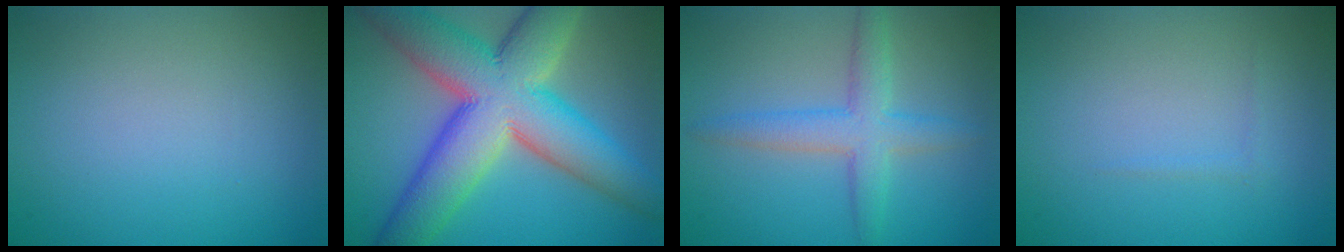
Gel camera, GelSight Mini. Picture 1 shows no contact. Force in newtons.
{"total": 13.7, "press": 13.6, "slide": 0.7}
{"total": 4.0, "press": 4.0, "slide": 0.1}
{"total": 0.5, "press": 0.5, "slide": 0.1}